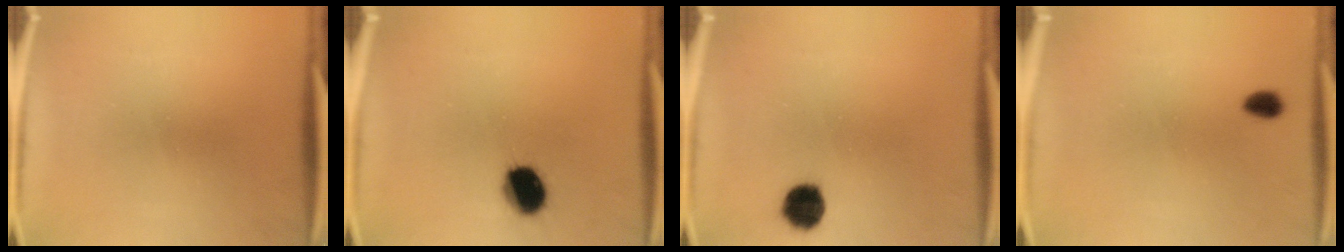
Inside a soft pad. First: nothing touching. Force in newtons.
{"total": 10.5}
{"total": 4.9}
{"total": 3.0}